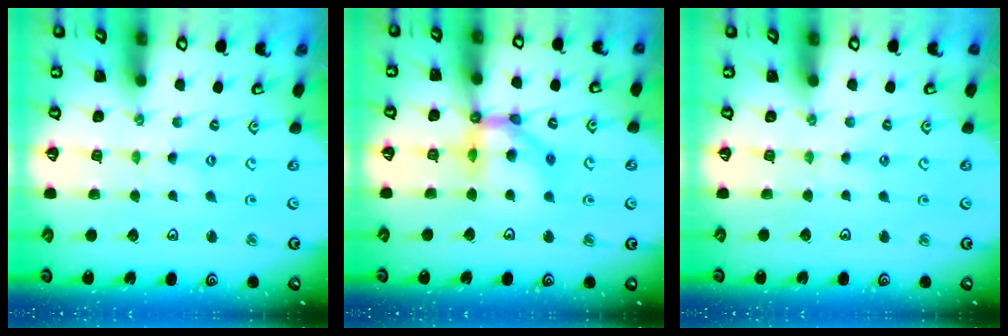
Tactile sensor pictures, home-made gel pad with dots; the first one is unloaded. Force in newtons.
{"total": 12.5, "press": 12.4, "slide": 1.6}
{"total": 1.9, "press": 1.9, "slide": 0.3}